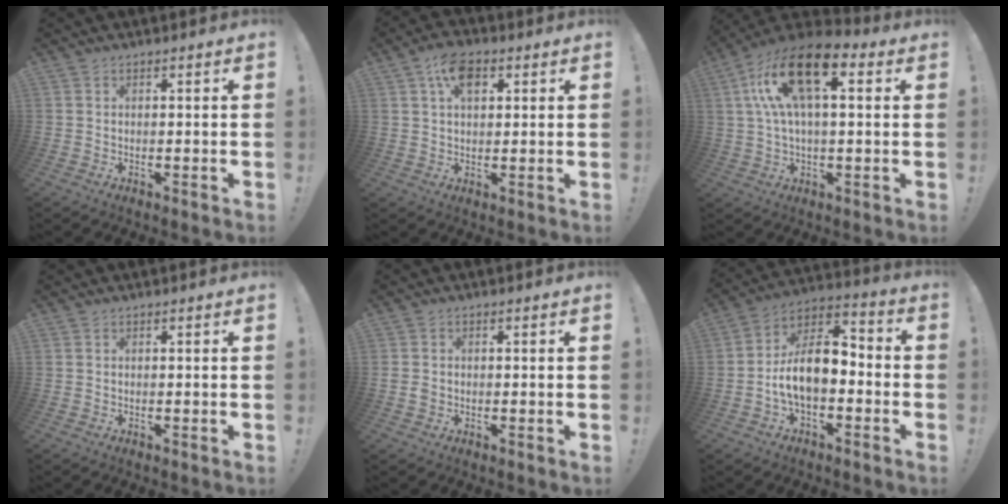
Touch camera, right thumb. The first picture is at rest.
{"total": 8.2, "force": [3.4, 4.8, 5.7], "torque": [-0.094, 0.001, 0.062]}
{"total": 18.0, "force": [6.1, 8.2, 14.8], "torque": [-0.271, -0.007, 0.101]}
{"total": 0.0}
{"total": 1.7, "force": [-0.4, 1.4, 0.8], "torque": [-0.007, 0.002, -0.009]}
{"total": 12.3, "force": [-2.6, 6.8, 9.9], "torque": [-0.182, 0.013, -0.043]}